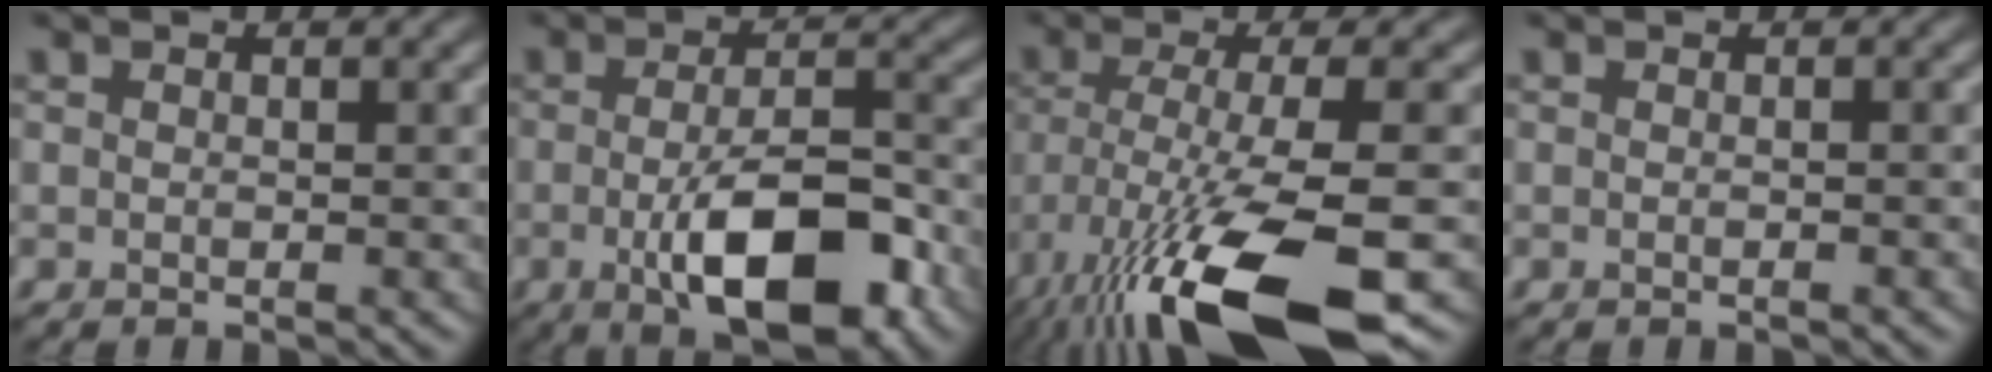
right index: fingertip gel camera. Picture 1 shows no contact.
{"total": 9.1, "force": [-3.1, 3.4, 7.9], "torque": [-0.127, -0.003, -0.050]}
{"total": 15.0, "force": [-8.1, 3.9, 12.0], "torque": [-0.235, -0.030, -0.131]}
{"total": 0.6, "force": [-0.3, 0.1, 0.5], "torque": [-0.007, -0.001, -0.008]}